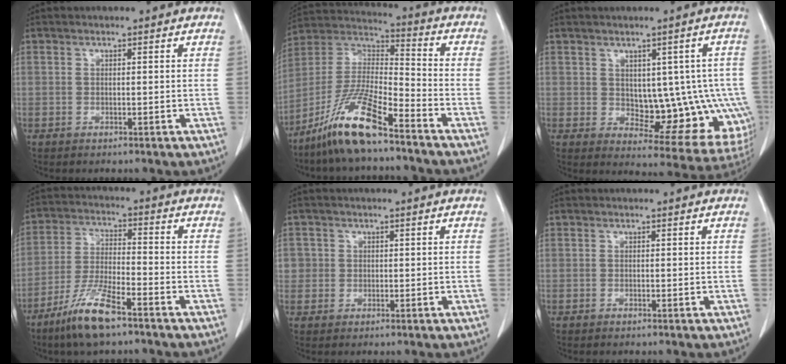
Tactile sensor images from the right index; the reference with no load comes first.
{"total": 13.7, "force": [-9.5, 1.6, 9.7], "torque": [-0.205, -0.008, -0.178]}
{"total": 12.8, "force": [-0.5, 6.9, 10.8], "torque": [-0.107, 0.012, 0.012]}
{"total": 9.7, "force": [-6.6, 1.4, 7.0], "torque": [-0.147, -0.021, -0.125]}
{"total": 2.2, "force": [0.2, 2.2, 0.0], "torque": [0.016, 0.005, 0.003]}
{"total": 0.0}